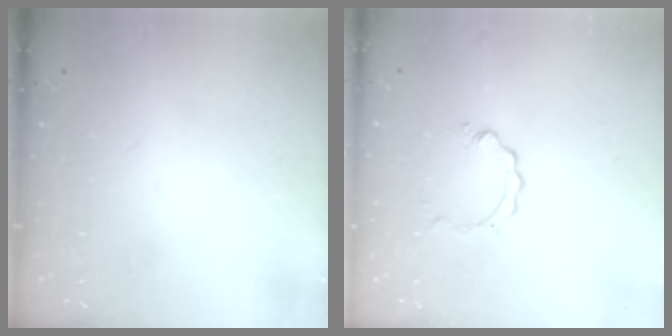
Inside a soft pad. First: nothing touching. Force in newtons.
{"total": 2.1, "press": 2.1, "slide": 0.2}